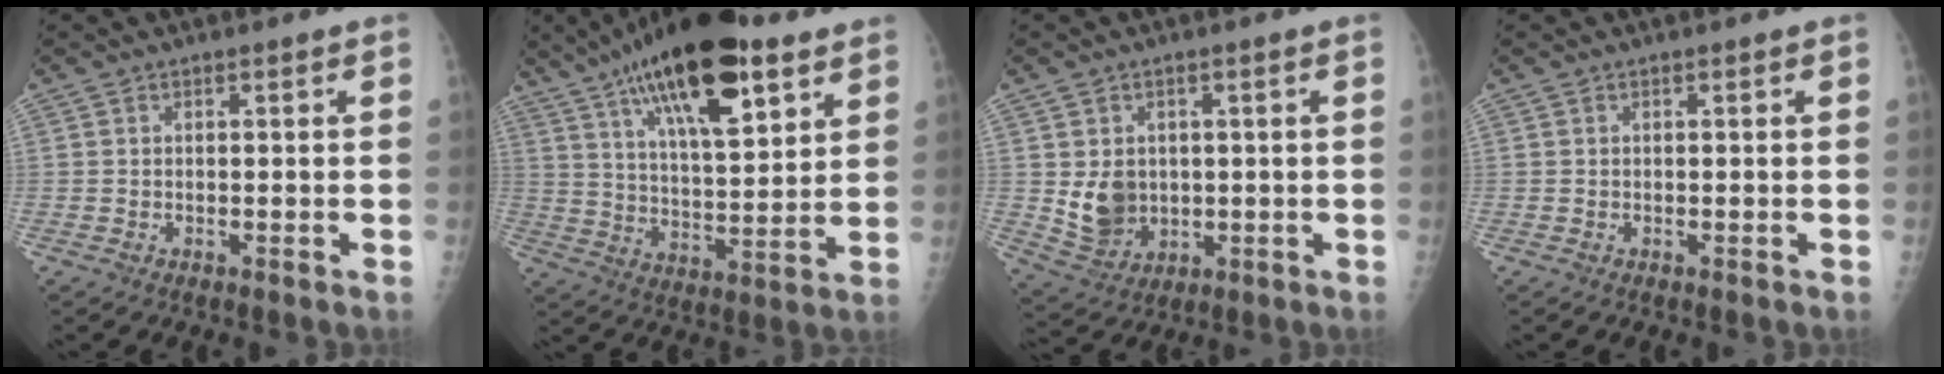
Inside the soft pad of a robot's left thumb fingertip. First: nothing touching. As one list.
[{"total": 23.3, "force": [12.6, 8.5, 17.6], "torque": [-0.274, -0.029, 0.210]}, {"total": 7.6, "force": [0.3, 6.2, 4.3], "torque": [-0.050, -0.011, 0.025]}, {"total": 0.0}]